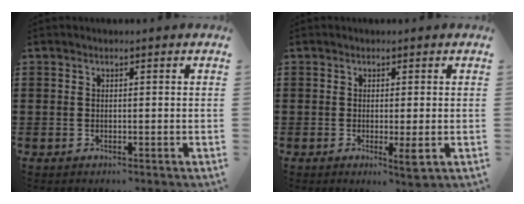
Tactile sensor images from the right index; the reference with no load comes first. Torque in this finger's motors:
{"motor_torque": [1.03, -0.28, 0.24, 0.07]}